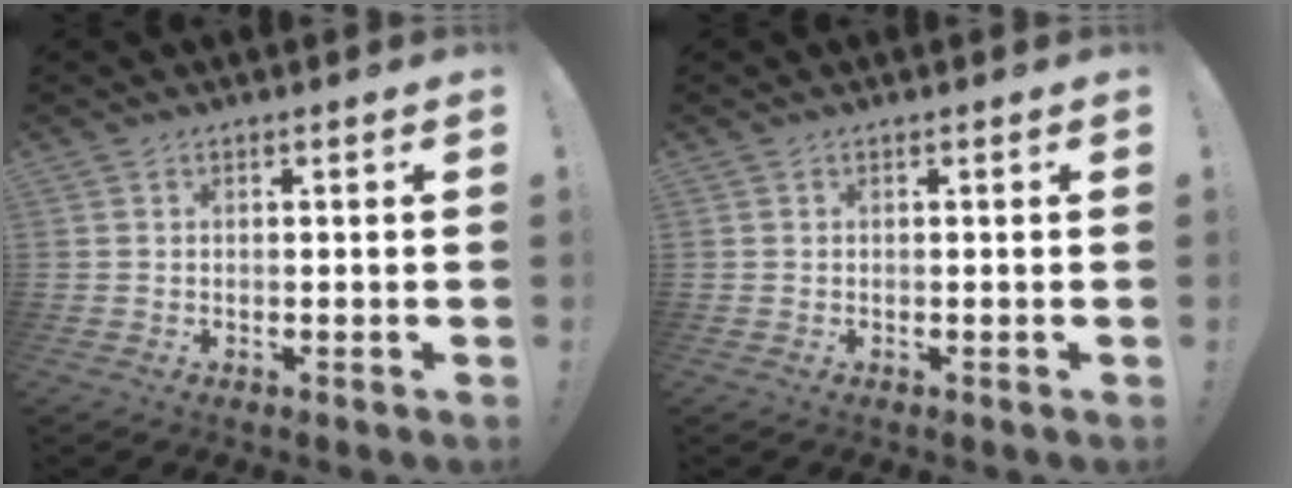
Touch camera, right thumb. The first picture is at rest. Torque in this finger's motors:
{"motor_torque": [-0.04, -0.04, -0.02, 0.02, 0.00]}